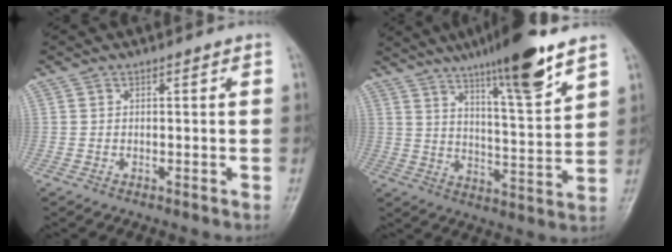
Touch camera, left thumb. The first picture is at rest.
{"total": 15.3, "force": [10.3, 1.9, 11.2], "torque": [-0.170, -0.056, 0.167]}